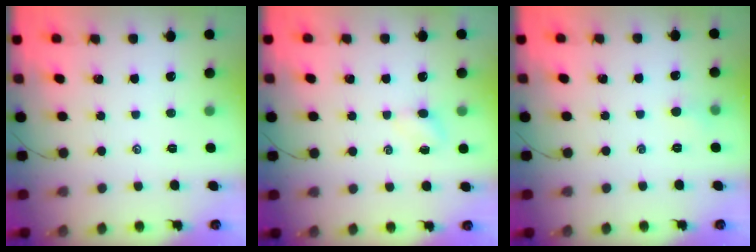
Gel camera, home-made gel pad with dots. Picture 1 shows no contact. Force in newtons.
{"total": 3.3, "press": 3.1, "slide": 1.1}
{"total": 3.6, "press": 3.4, "slide": 1.2}